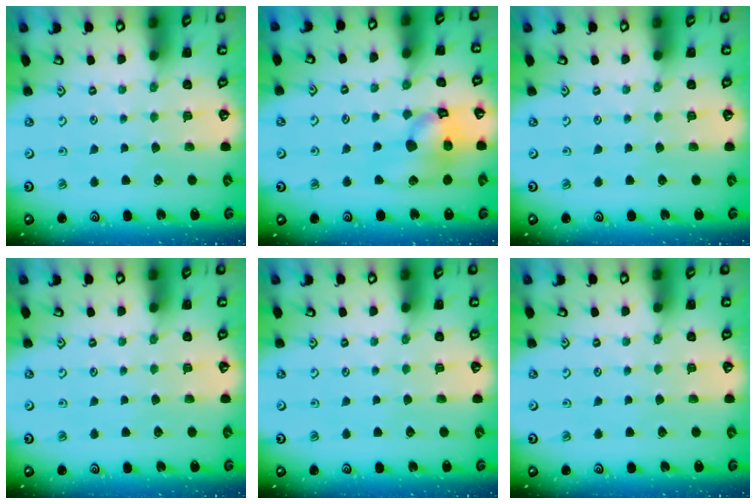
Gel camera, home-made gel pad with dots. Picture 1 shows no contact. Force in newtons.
{"total": 12.5, "press": 12.4, "slide": 1.7}
{"total": 0.0}
{"total": 0.0}
{"total": 0.0}
{"total": 0.0}